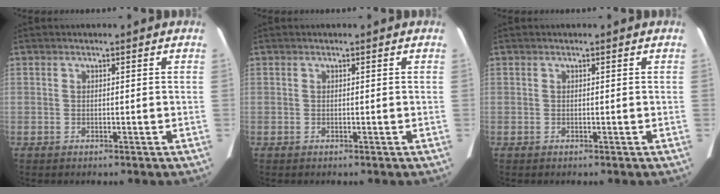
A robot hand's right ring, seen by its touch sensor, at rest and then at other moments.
{"total": 0.0}
{"total": 0.0}